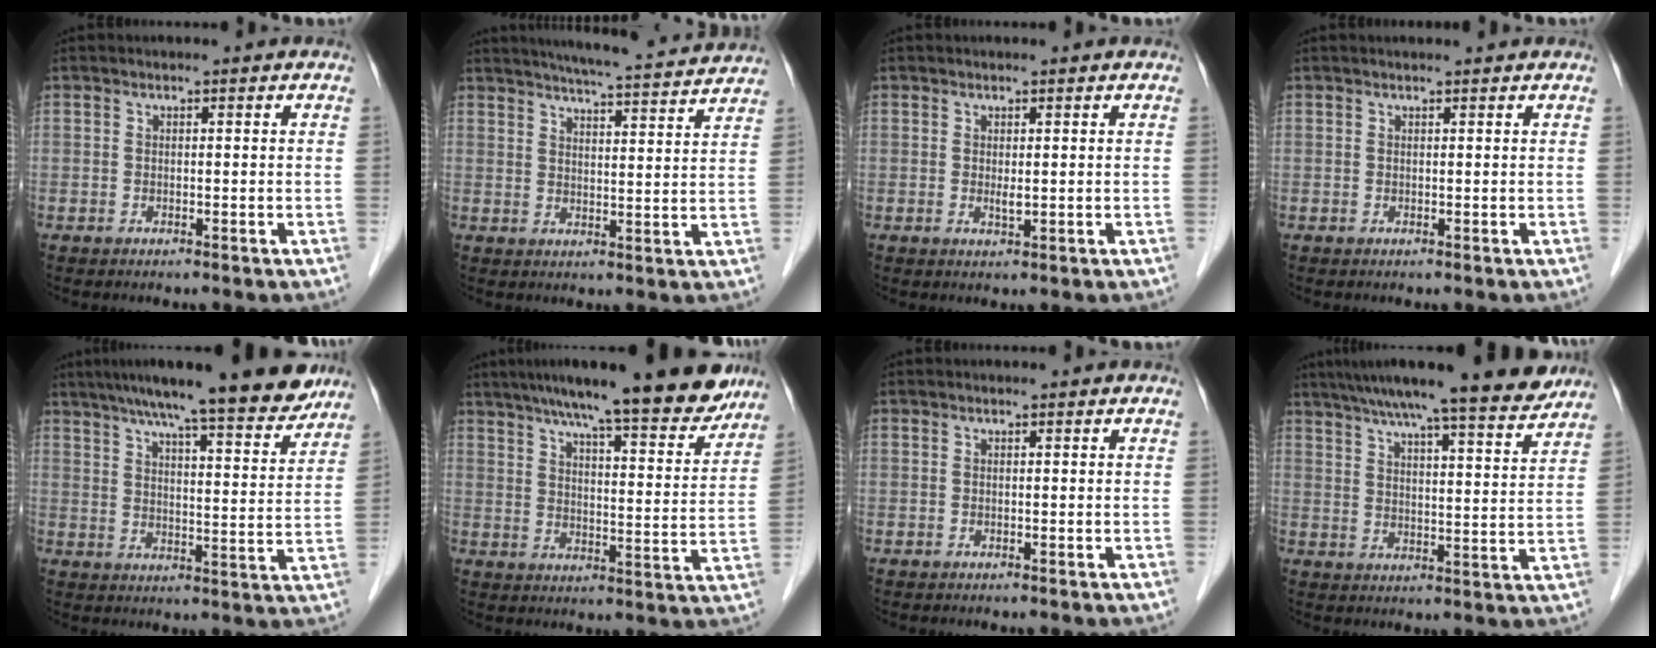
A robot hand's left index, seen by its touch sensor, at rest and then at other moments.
{"total": 15.7, "force": [14.6, 0.4, 5.7], "torque": [-0.092, -0.004, 0.186]}
{"total": 1.0, "force": [0.1, 0.2, 1.0], "torque": [-0.023, -0.005, 0.005]}
{"total": 2.0, "force": [1.9, 0.0, 0.7], "torque": [-0.008, 0.012, 0.024]}
{"total": 17.0, "force": [14.4, 1.8, 8.9], "torque": [-0.130, 0.003, 0.198]}
{"total": 18.5, "force": [15.6, 2.3, 9.8], "torque": [-0.141, 0.002, 0.213]}
{"total": 0.0}
{"total": 15.9, "force": [13.8, 0.8, 7.9], "torque": [-0.114, 0.001, 0.191]}